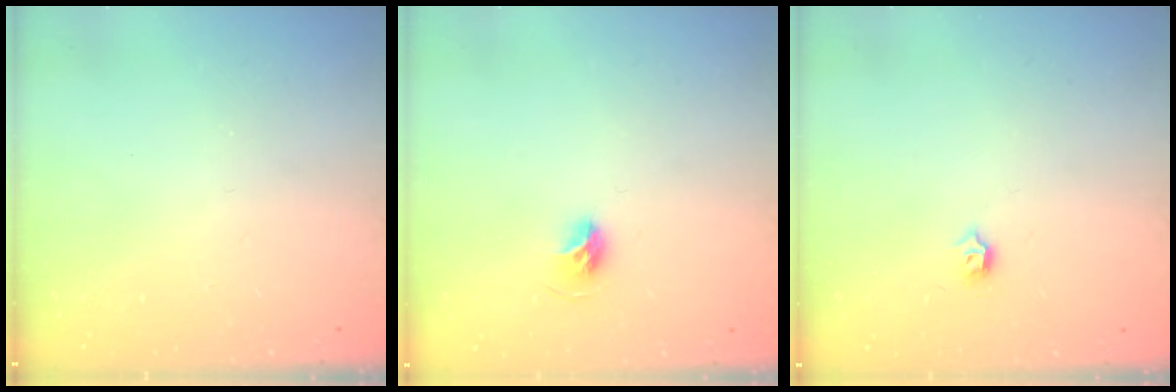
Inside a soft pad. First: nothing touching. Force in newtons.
{"total": 6.2, "press": 6.1, "slide": 1.2}
{"total": 3.4, "press": 3.3, "slide": 0.7}